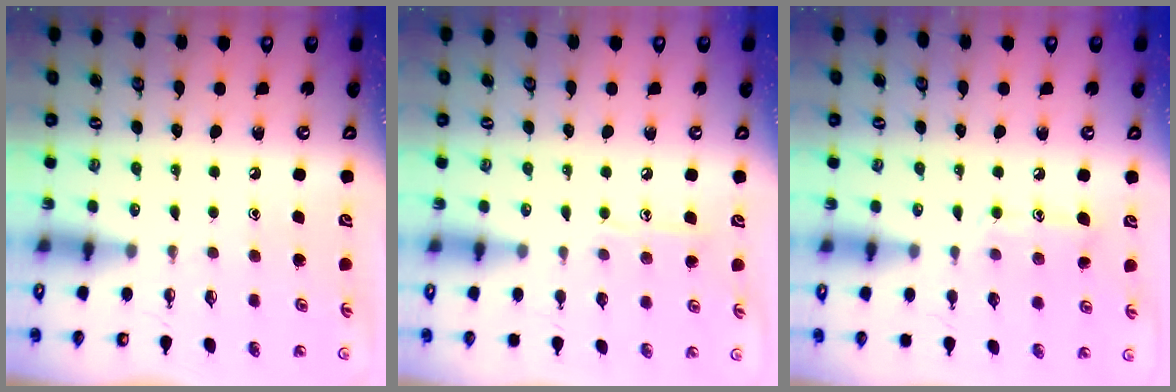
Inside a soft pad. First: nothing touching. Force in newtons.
{"total": 7.4, "press": 7.4, "slide": 0.2}
{"total": 9.6, "press": 9.6, "slide": 0.5}